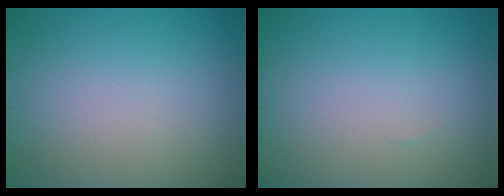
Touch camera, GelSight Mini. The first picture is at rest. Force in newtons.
{"total": 0.0}